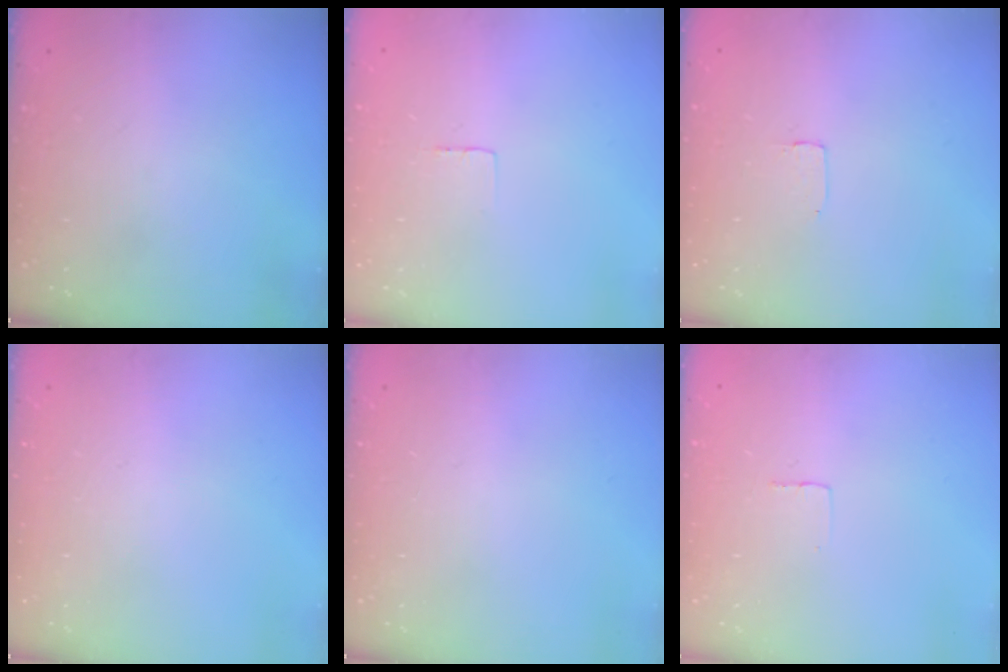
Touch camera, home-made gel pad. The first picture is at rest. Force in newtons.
{"total": 2.3, "press": 2.3, "slide": 0.1}
{"total": 1.7, "press": 1.7, "slide": 0.1}
{"total": 0.0}
{"total": 0.0}
{"total": 2.4, "press": 2.4, "slide": 0.1}